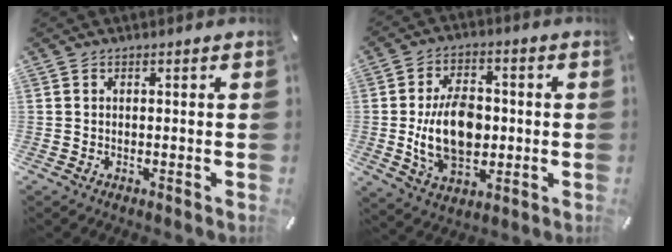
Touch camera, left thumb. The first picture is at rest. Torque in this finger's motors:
{"motor_torque": [0.66, 0.79, 0.98, 0.66, 0.38]}